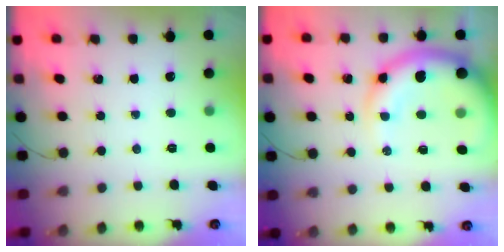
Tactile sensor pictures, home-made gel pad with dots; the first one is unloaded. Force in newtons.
{"total": 9.9, "press": 9.5, "slide": 2.9}